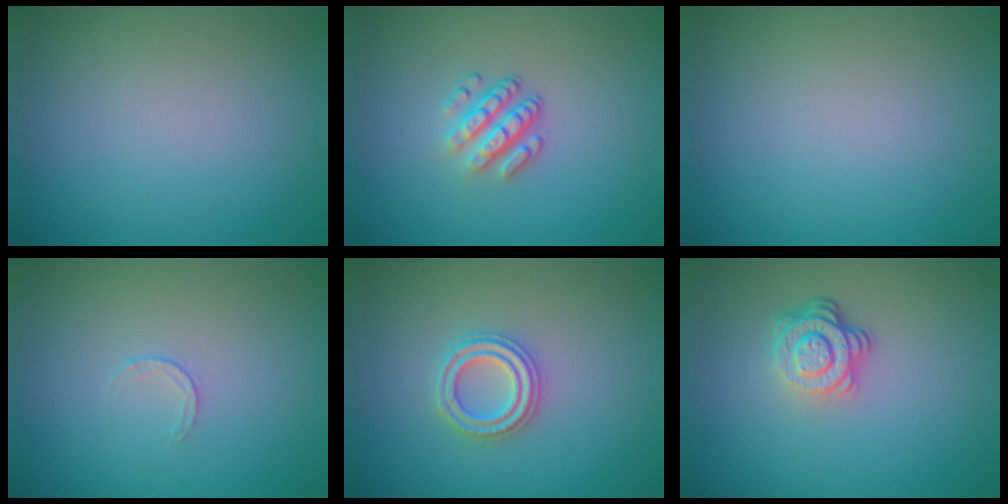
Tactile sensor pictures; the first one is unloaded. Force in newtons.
{"total": 3.4, "press": 2.4, "slide": 2.4}
{"total": 0.0}
{"total": 0.6, "press": 0.4, "slide": 0.4}
{"total": 2.7, "press": 2.6, "slide": 0.7}
{"total": 3.8, "press": 2.7, "slide": 2.6}